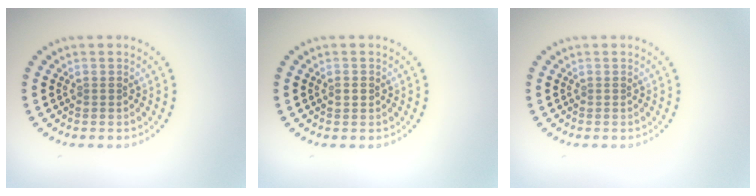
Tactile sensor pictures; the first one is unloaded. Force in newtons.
{"total": 1.1, "press": 1.1, "slide": 0.1}
{"total": 0.0}